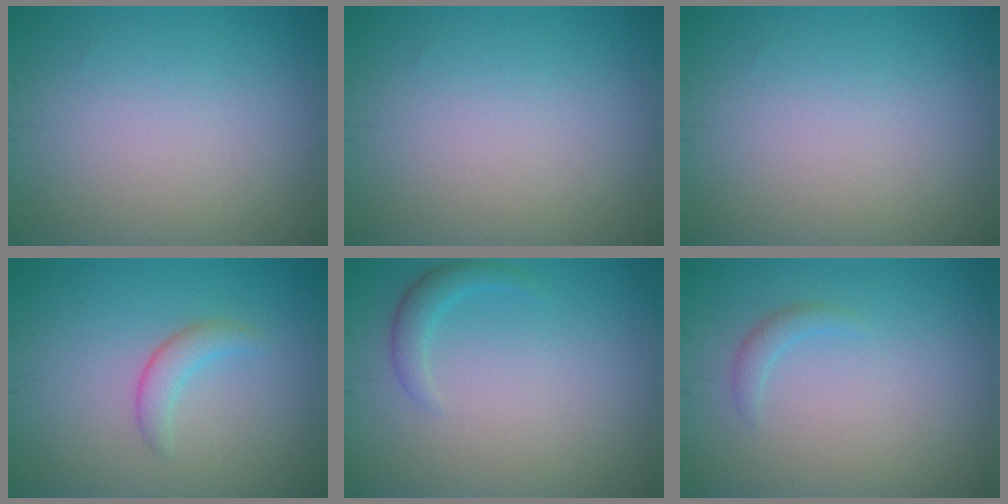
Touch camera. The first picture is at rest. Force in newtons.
{"total": 0.0}
{"total": 0.0}
{"total": 1.8, "press": 1.8, "slide": 0.1}
{"total": 1.6, "press": 1.6, "slide": 0.1}
{"total": 1.1, "press": 1.1, "slide": 0.1}